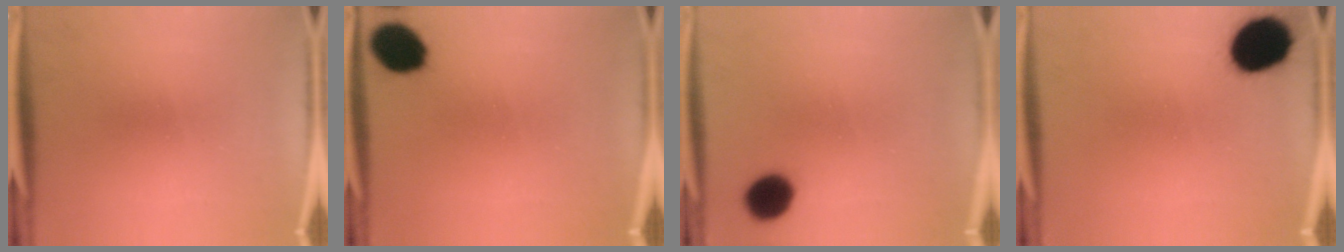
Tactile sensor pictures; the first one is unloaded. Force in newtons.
{"total": 9.8}
{"total": 7.8}
{"total": 14.6}